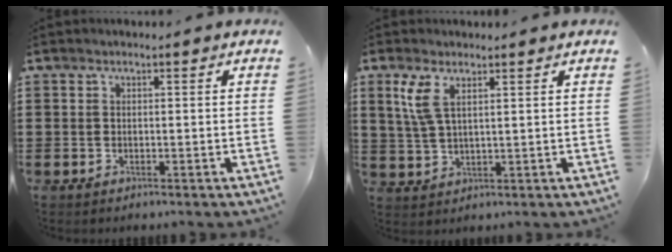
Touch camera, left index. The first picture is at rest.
{"total": 4.8, "force": [2.6, 1.7, 3.6], "torque": [-0.089, 0.002, 0.045]}